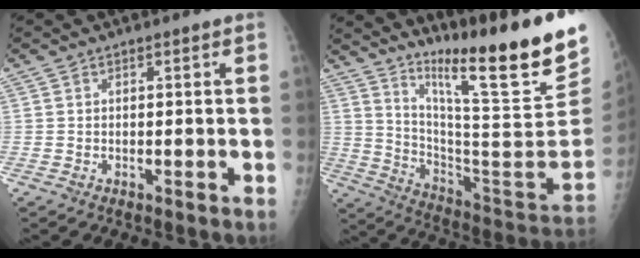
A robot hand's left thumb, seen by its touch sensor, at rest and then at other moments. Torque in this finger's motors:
{"motor_torque": [0.53, -0.01, 1.43, -1.34, 0.26]}